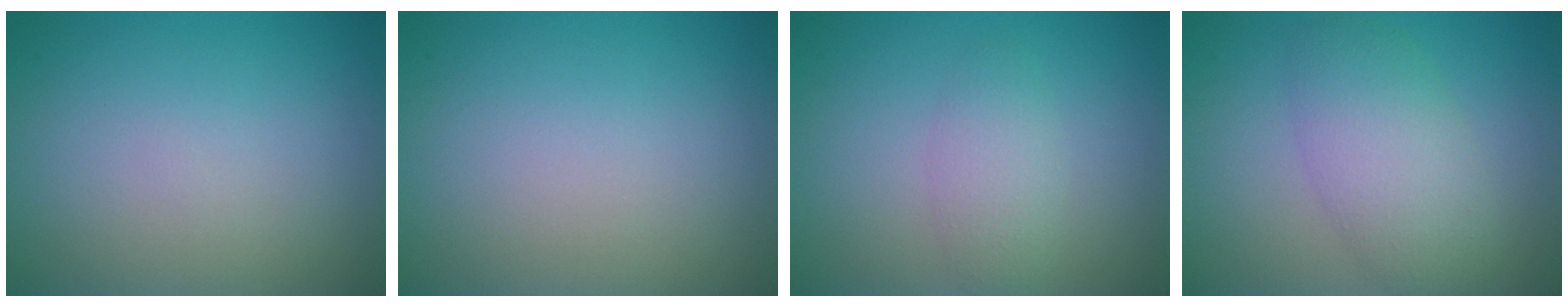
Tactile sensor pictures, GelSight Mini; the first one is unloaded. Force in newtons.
{"total": 0.0}
{"total": 2.3, "press": 2.3, "slide": 0.1}
{"total": 5.0, "press": 5.0, "slide": 0.1}